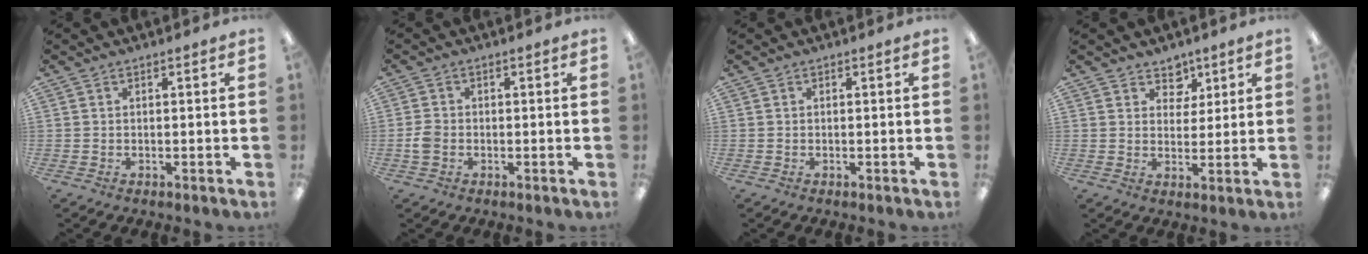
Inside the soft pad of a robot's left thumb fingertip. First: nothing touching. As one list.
[{"total": 2.7, "force": [-0.7, 2.1, 1.6], "torque": [-0.028, 0.005, -0.013]}, {"total": 0.0}, {"total": 5.4, "force": [3.9, 3.7, 0.7], "torque": [0.000, -0.023, 0.068]}]